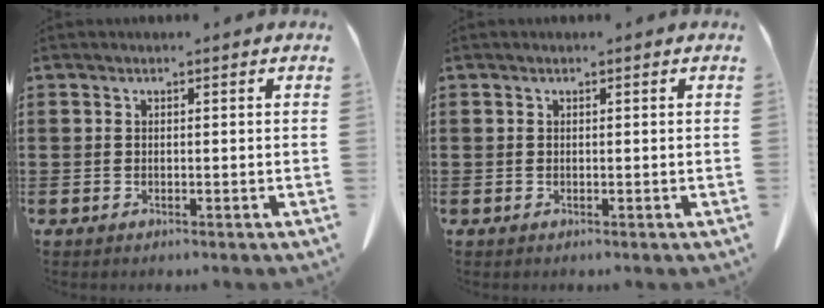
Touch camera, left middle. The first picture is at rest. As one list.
[{"total": 0.0}]